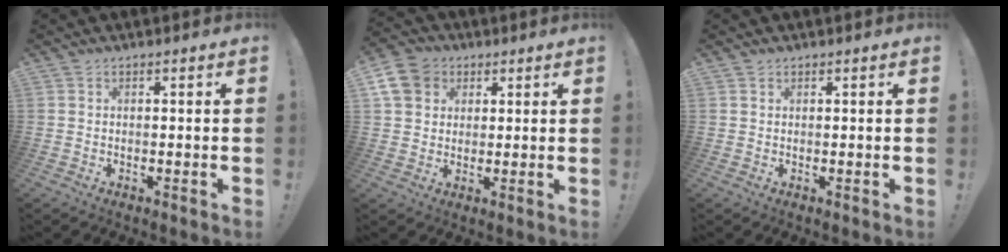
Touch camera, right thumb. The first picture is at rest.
{"total": 9.7, "force": [3.7, 8.0, 3.9], "torque": [-0.078, -0.011, 0.078]}
{"total": 0.6, "force": [0.5, 0.3, 0.1], "torque": [0.001, -0.002, 0.009]}